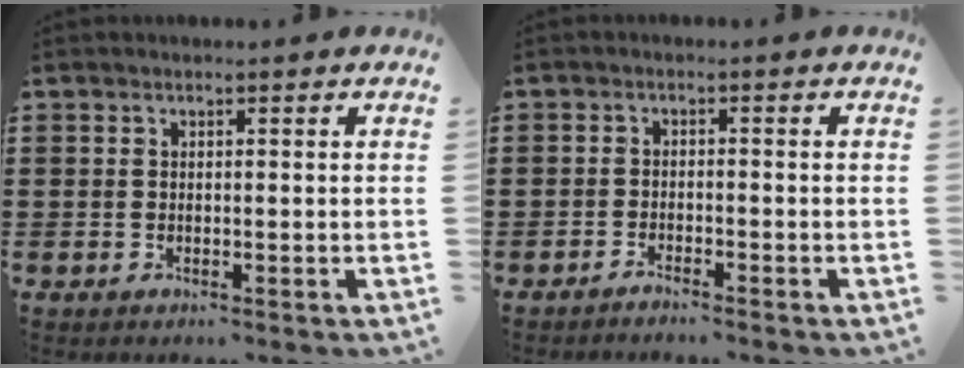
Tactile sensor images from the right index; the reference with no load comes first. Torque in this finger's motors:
{"motor_torque": [0.07, 0.28, 0.00, -0.01]}